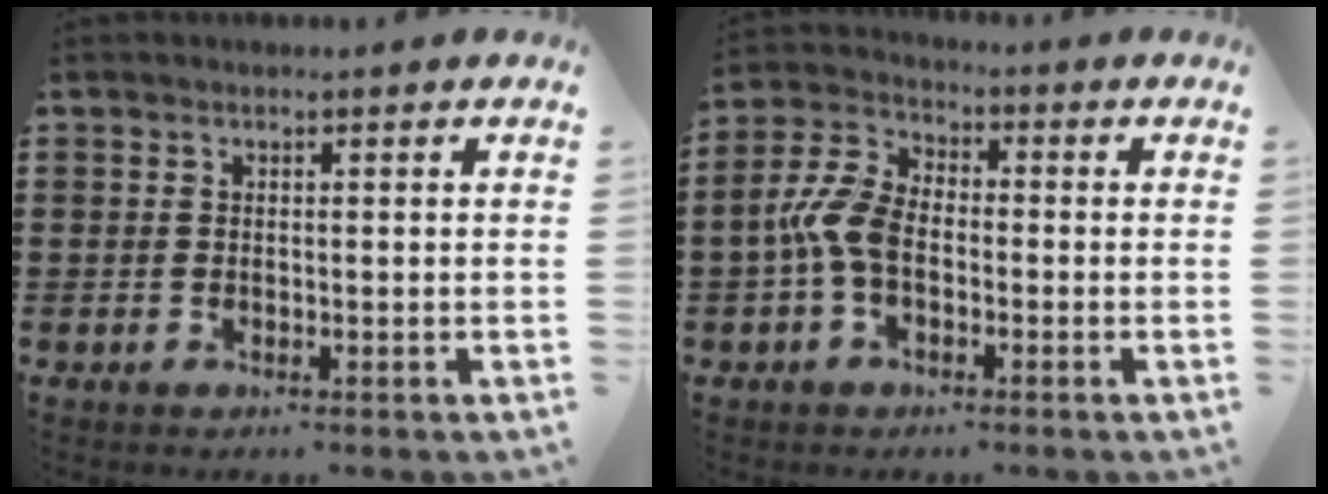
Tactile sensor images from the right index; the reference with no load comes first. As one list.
[{"total": 7.1, "force": [-2.0, 4.1, 5.5], "torque": [-0.145, -0.001, -0.048]}]